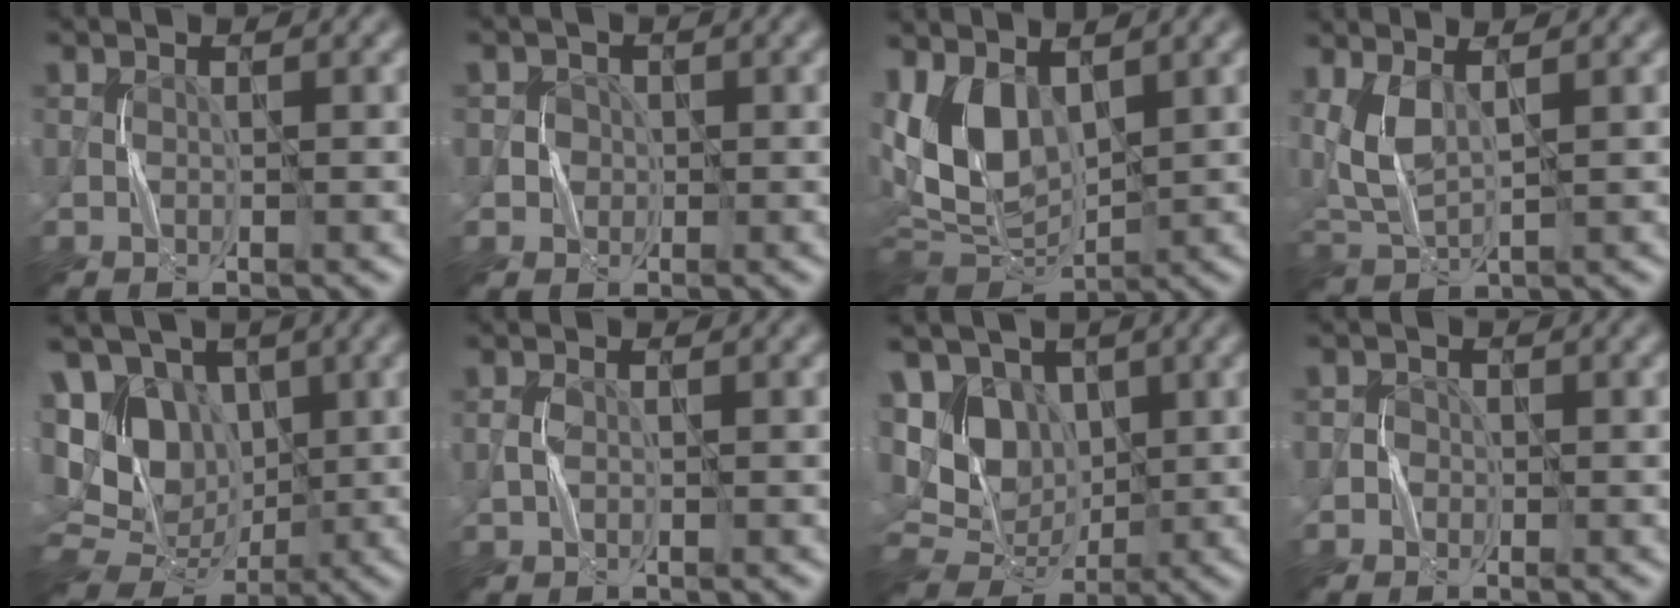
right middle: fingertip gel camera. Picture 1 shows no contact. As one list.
[{"total": 2.2, "force": [0.4, 2.1, 0.6], "torque": [0.008, 0.005, 0.000]}, {"total": 10.7, "force": [2.5, 6.4, 8.3], "torque": [-0.185, -0.005, 0.047]}, {"total": 4.1, "force": [1.7, 1.5, 3.4], "torque": [-0.091, 0.001, 0.042]}, {"total": 12.8, "force": [2.3, 10.0, 7.6], "torque": [-0.137, 0.028, 0.023]}, {"total": 0.8, "force": [-0.2, 0.5, 0.7], "torque": [-0.020, 0.003, -0.004]}, {"total": 9.8, "force": [1.6, 7.8, 5.7], "torque": [-0.107, 0.018, 0.014]}, {"total": 1.1, "force": [-0.3, 1.1, 0.2], "torque": [0.007, 0.005, -0.009]}]